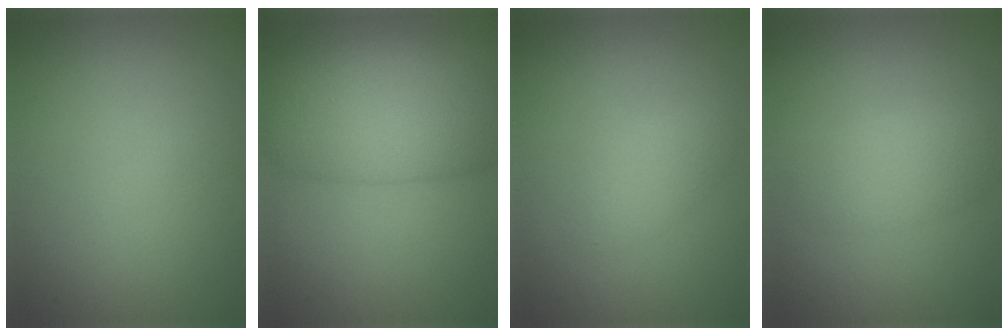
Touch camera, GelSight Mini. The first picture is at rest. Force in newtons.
{"total": 8.6, "press": 8.6, "slide": 0.6}
{"total": 1.7, "press": 1.6, "slide": 0.0}
{"total": 2.7, "press": 2.7, "slide": 0.1}